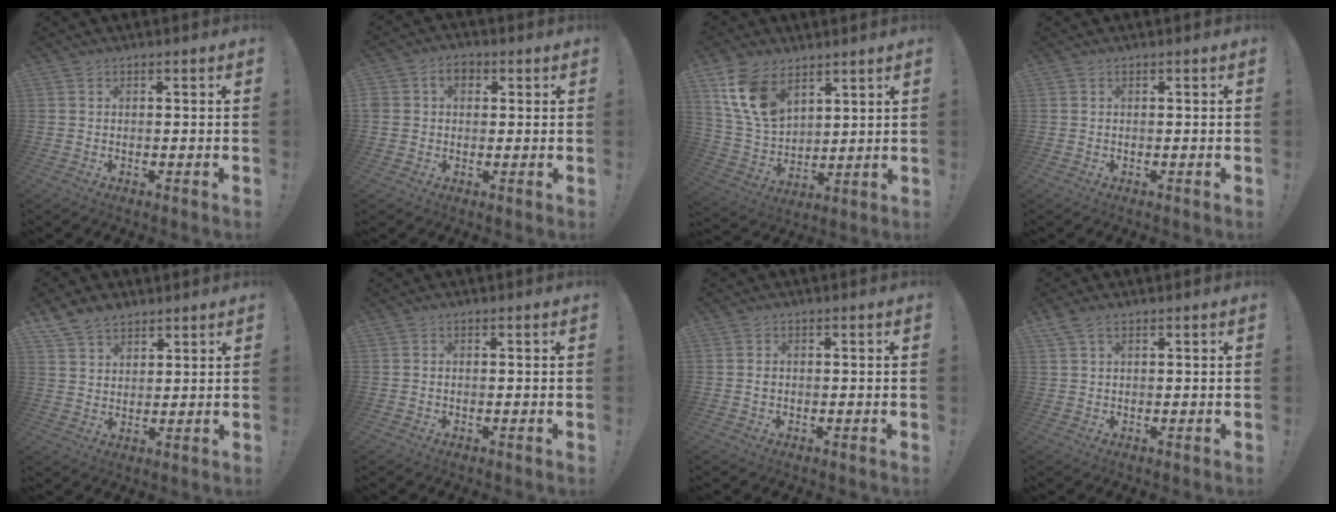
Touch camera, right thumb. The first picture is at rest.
{"total": 5.2, "force": [1.3, 4.2, 2.7], "torque": [-0.048, 0.010, 0.025]}
{"total": 13.9, "force": [8.0, 8.6, 7.5], "torque": [-0.161, -0.036, 0.155]}
{"total": 0.0}
{"total": 7.5, "force": [5.7, 4.3, 2.1], "torque": [-0.043, -0.030, 0.114]}
{"total": 0.0}
{"total": 0.7, "force": [-0.2, 0.6, 0.3], "torque": [-0.012, 0.006, -0.002]}
{"total": 2.9, "force": [1.8, 1.3, 1.8], "torque": [-0.045, -0.001, 0.036]}